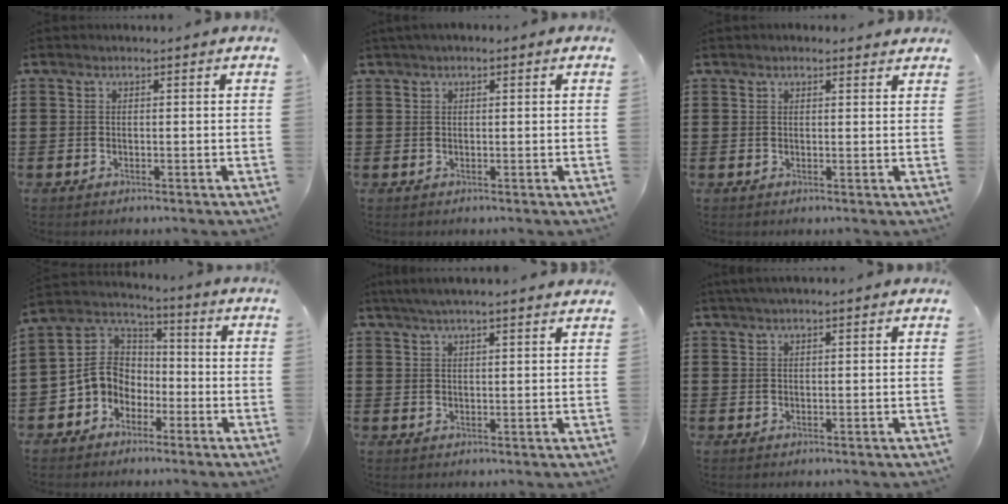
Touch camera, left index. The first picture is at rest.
{"total": 1.0, "force": [0.3, 0.5, 0.8], "torque": [-0.015, 0.005, 0.006]}
{"total": 1.2, "force": [1.1, 0.3, 0.4], "torque": [-0.010, 0.003, 0.021]}
{"total": 7.8, "force": [-2.4, 6.9, 2.8], "torque": [-0.100, 0.014, -0.055]}
{"total": 3.5, "force": [3.1, 0.0, 1.7], "torque": [-0.040, 0.001, 0.056]}
{"total": 1.6, "force": [1.3, 0.2, 1.0], "torque": [-0.020, 0.002, 0.024]}